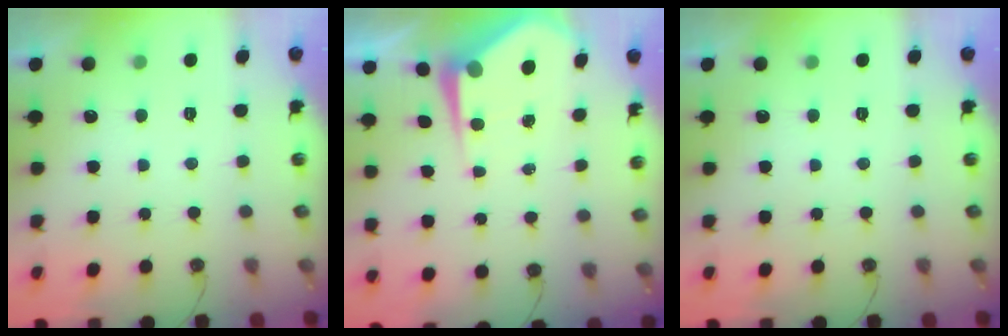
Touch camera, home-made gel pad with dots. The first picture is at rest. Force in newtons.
{"total": 6.0, "press": 5.9, "slide": 0.7}
{"total": 0.0}